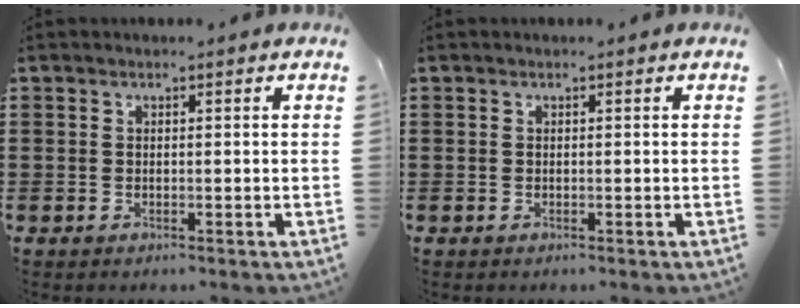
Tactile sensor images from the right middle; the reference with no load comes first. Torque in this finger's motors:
{"motor_torque": [-2.14, 0.00, 0.00, -0.01]}